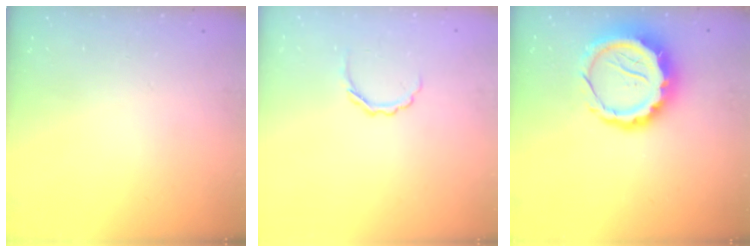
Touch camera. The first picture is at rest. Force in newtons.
{"total": 3.8, "press": 3.7, "slide": 0.7}
{"total": 12.5, "press": 12.1, "slide": 2.9}